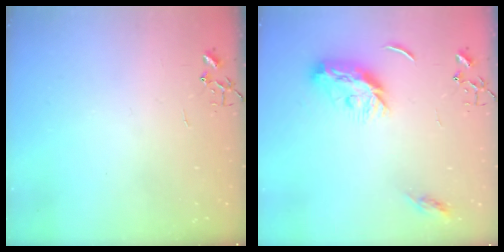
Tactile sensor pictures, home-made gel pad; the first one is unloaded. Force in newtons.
{"total": 10.1, "press": 10.1, "slide": 0.2}